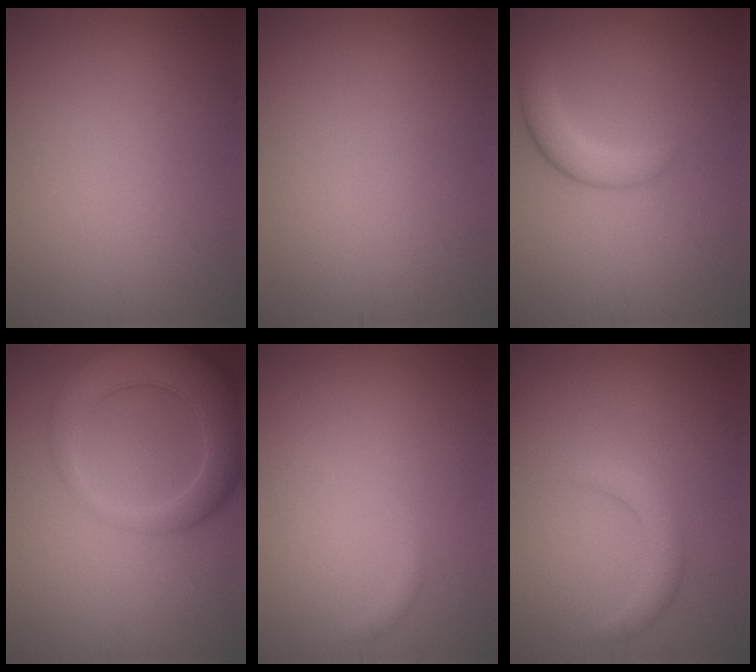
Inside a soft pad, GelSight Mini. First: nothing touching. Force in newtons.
{"total": 0.0}
{"total": 2.3, "press": 2.3, "slide": 0.1}
{"total": 6.4, "press": 6.4, "slide": 0.4}
{"total": 0.6, "press": 0.6, "slide": 0.1}
{"total": 1.9, "press": 1.9, "slide": 0.2}